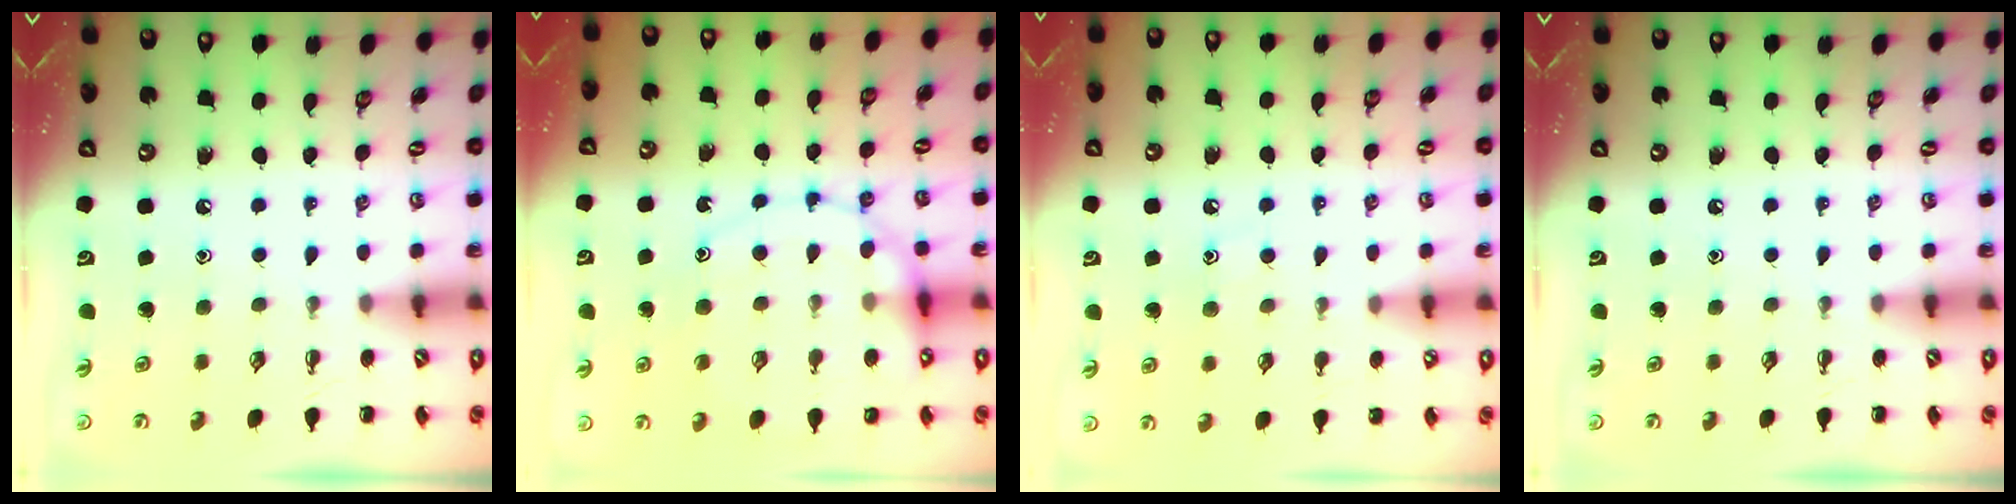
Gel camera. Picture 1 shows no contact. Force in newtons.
{"total": 15.1, "press": 14.8, "slide": 2.7}
{"total": 8.2, "press": 8.1, "slide": 1.2}
{"total": 0.0}